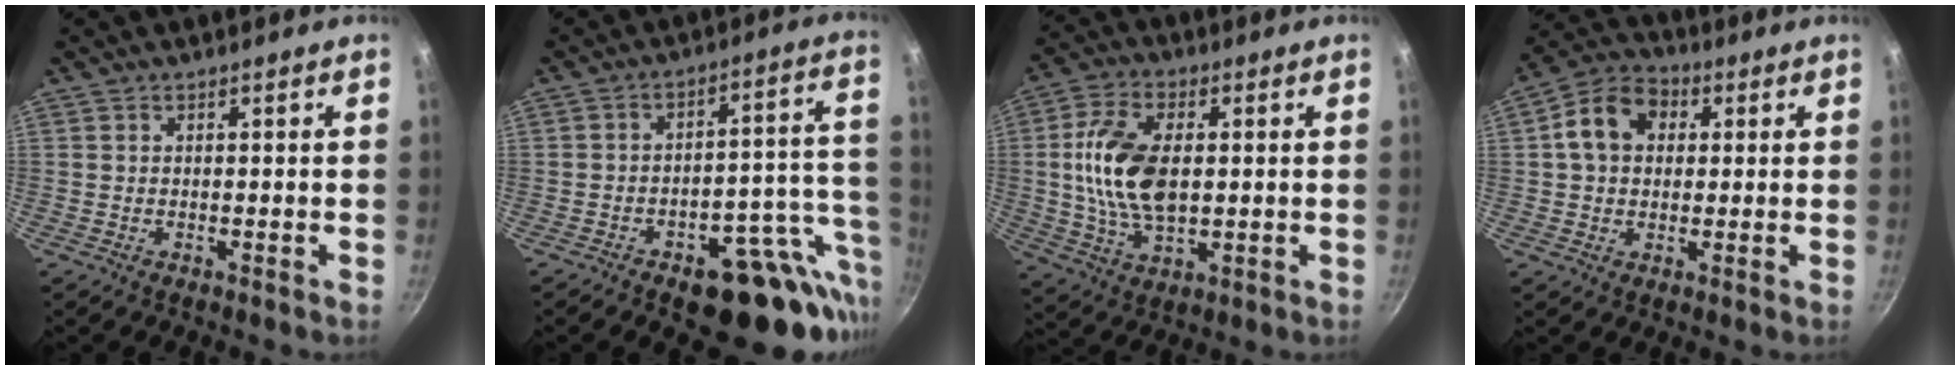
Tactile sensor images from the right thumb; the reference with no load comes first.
{"total": 19.3, "force": [-7.7, 10.0, 14.6], "torque": [-0.118, 0.038, -0.095]}
{"total": 14.5, "force": [1.2, 8.3, 11.9], "torque": [-0.215, 0.006, 0.021]}
{"total": 10.4, "force": [2.1, 8.0, 6.2], "torque": [-0.080, 0.018, 0.018]}